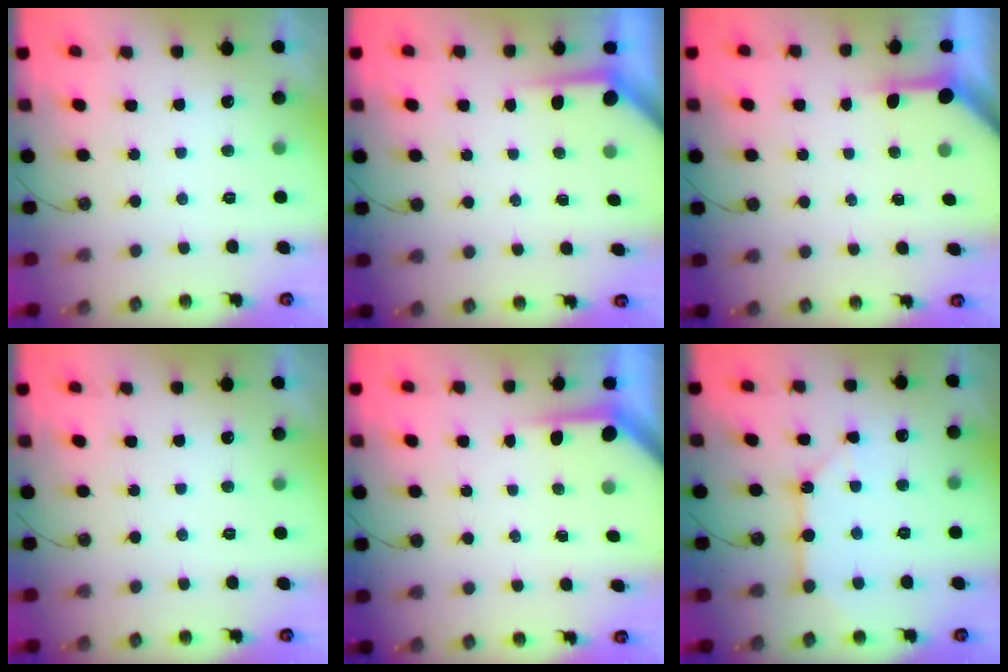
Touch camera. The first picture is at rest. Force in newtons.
{"total": 3.7, "press": 3.7, "slide": 0.4}
{"total": 3.4, "press": 3.4, "slide": 0.4}
{"total": 0.0}
{"total": 3.9, "press": 3.8, "slide": 0.4}
{"total": 9.3, "press": 9.3, "slide": 1.0}